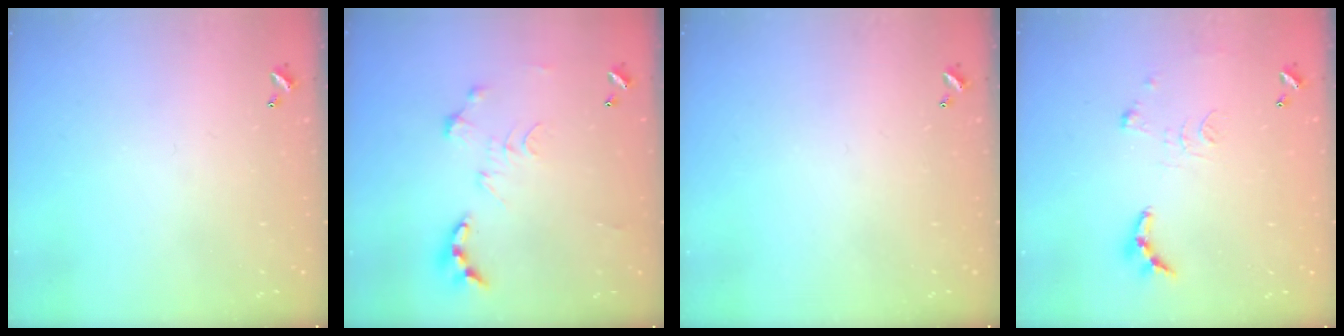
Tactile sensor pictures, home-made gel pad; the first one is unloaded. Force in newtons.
{"total": 0.6, "press": 0.6, "slide": 0.1}
{"total": 0.0}
{"total": 8.3, "press": 8.3, "slide": 0.6}